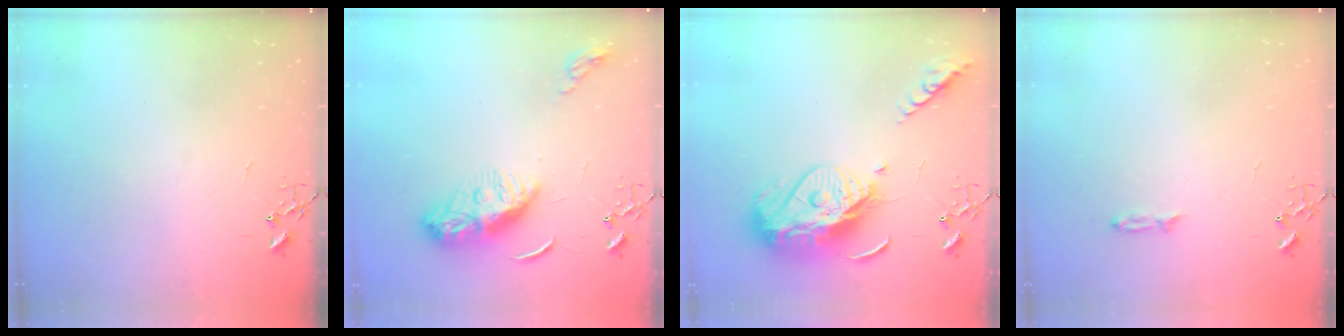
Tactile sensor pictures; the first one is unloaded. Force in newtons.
{"total": 10.9, "press": 10.9, "slide": 0.4}
{"total": 17.5, "press": 17.4, "slide": 1.6}
{"total": 3.4, "press": 3.3, "slide": 0.5}